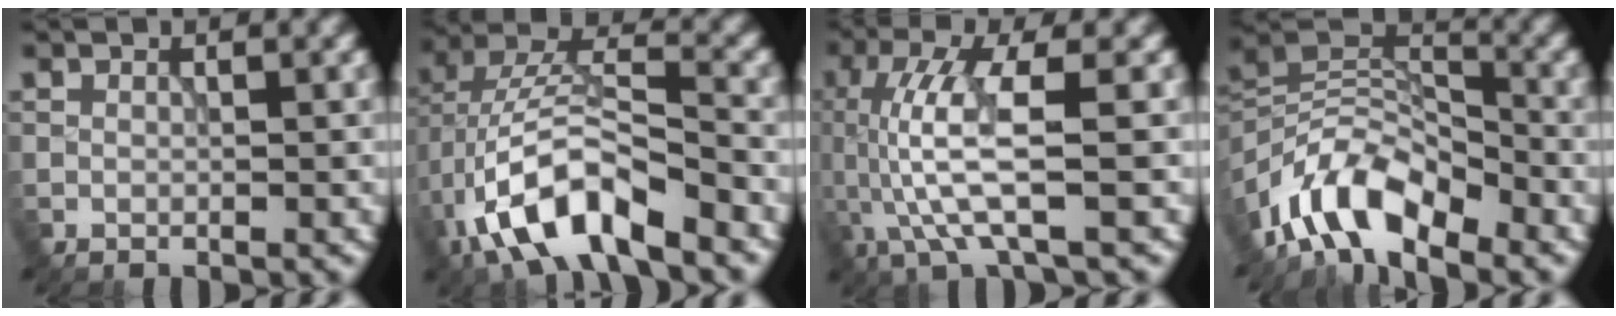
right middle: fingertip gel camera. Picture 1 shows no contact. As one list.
[{"total": 9.6, "force": [-5.1, 3.7, 7.3], "torque": [-0.137, 0.015, -0.095]}, {"total": 6.5, "force": [-0.7, 1.5, 6.3], "torque": [-0.146, 0.005, -0.009]}, {"total": 9.0, "force": [-6.5, 3.6, 5.1], "torque": [-0.080, 0.008, -0.138]}]